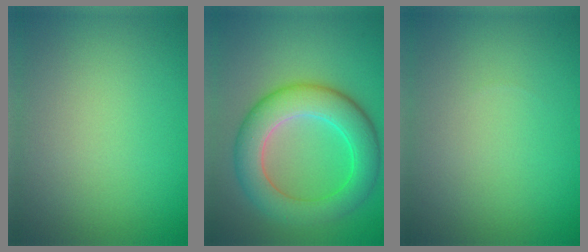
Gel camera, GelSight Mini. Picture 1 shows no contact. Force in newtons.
{"total": 7.3, "press": 7.3, "slide": 0.1}
{"total": 0.0}